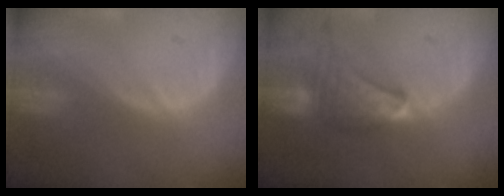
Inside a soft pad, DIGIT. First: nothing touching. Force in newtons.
{"total": 9.6, "press": 8.5, "slide": 4.4}